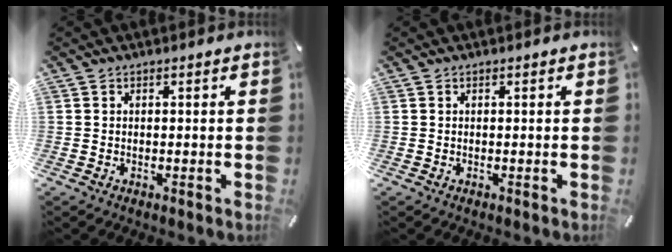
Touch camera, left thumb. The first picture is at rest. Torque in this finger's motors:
{"motor_torque": [-0.02, 0.01, -0.05, 0.06, 0.00]}